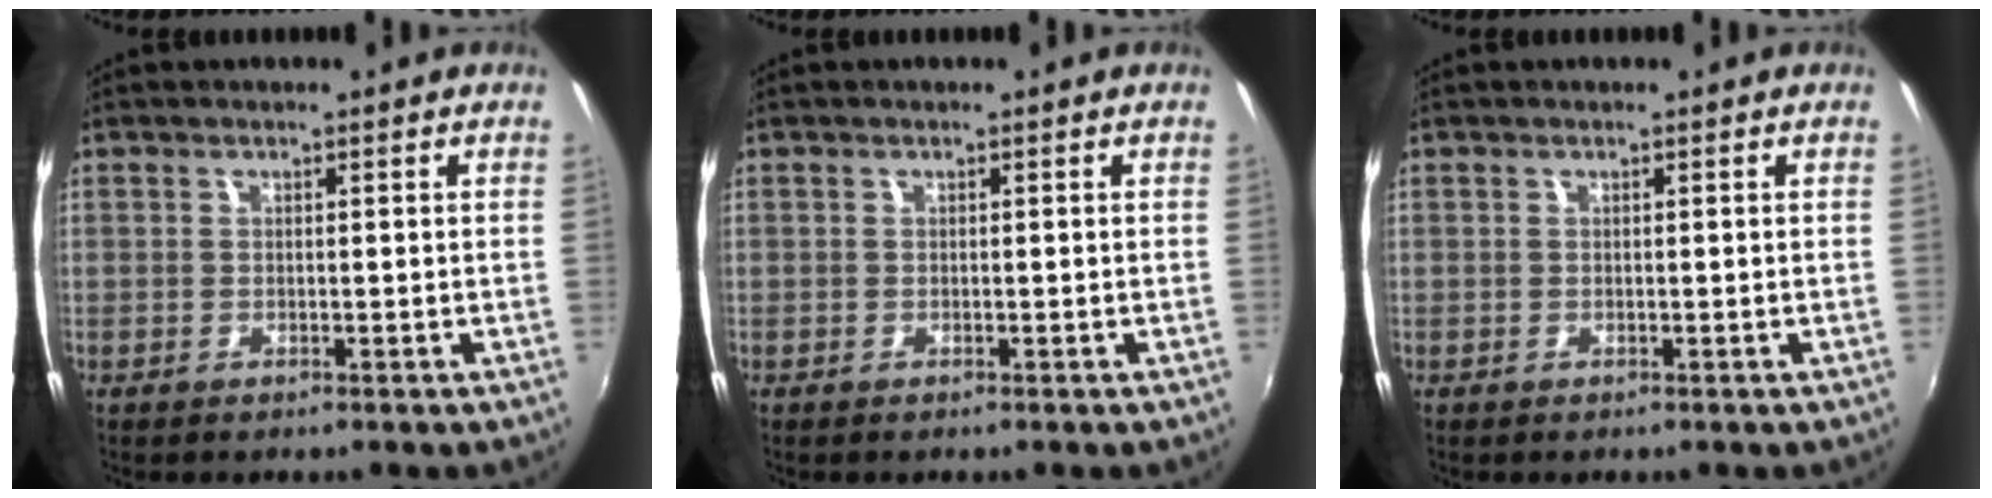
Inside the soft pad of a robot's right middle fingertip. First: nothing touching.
{"total": 0.0}
{"total": 0.0}